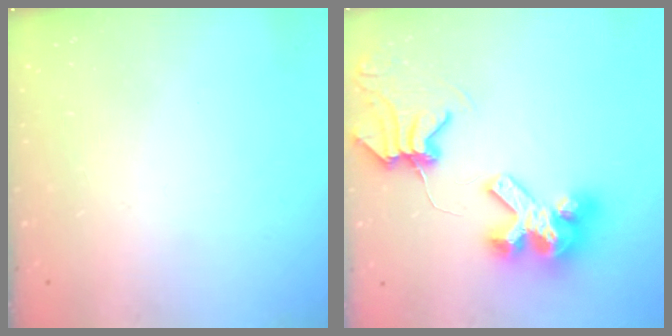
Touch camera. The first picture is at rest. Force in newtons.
{"total": 11.3, "press": 11.2, "slide": 1.3}